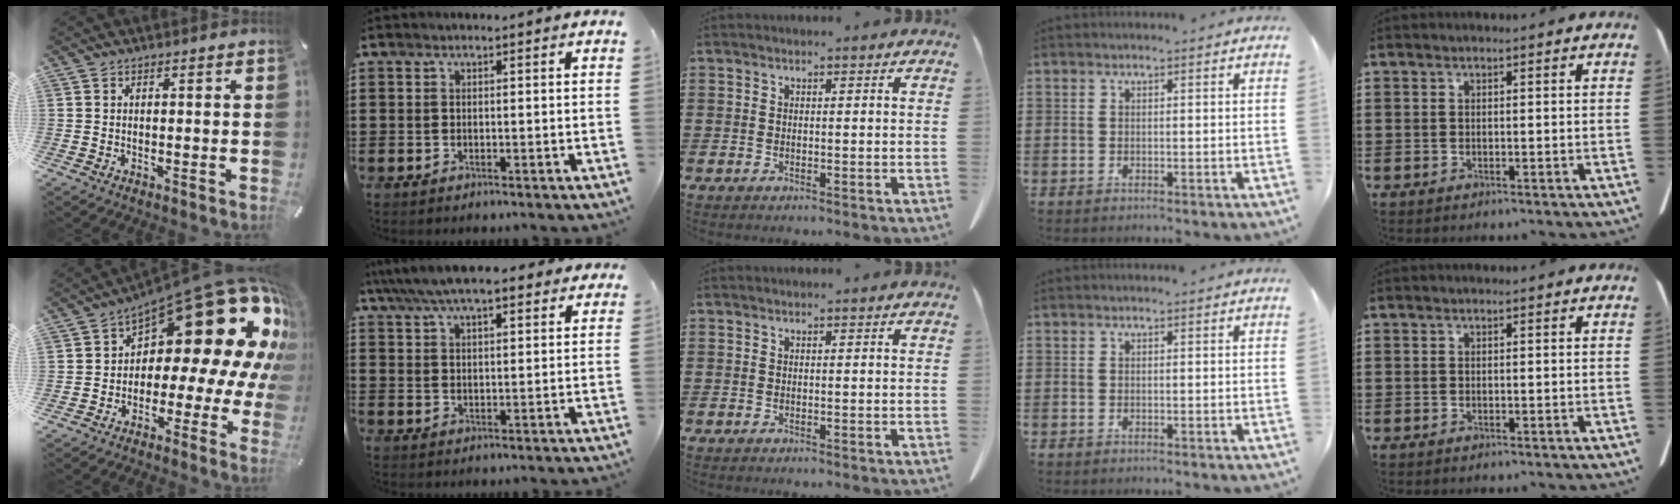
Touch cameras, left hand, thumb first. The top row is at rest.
{"thumb": {"total": 25.4, "force": [10.9, 11.3, 20.0], "torque": [-0.276, -0.096, 0.194]}, "index": {"total": 6.7, "force": [5.7, 1.5, 3.1], "torque": [-0.079, -0.010, 0.103]}}